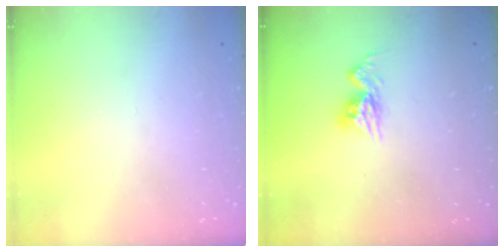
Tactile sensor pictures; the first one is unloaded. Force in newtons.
{"total": 9.4, "press": 9.4, "slide": 0.9}